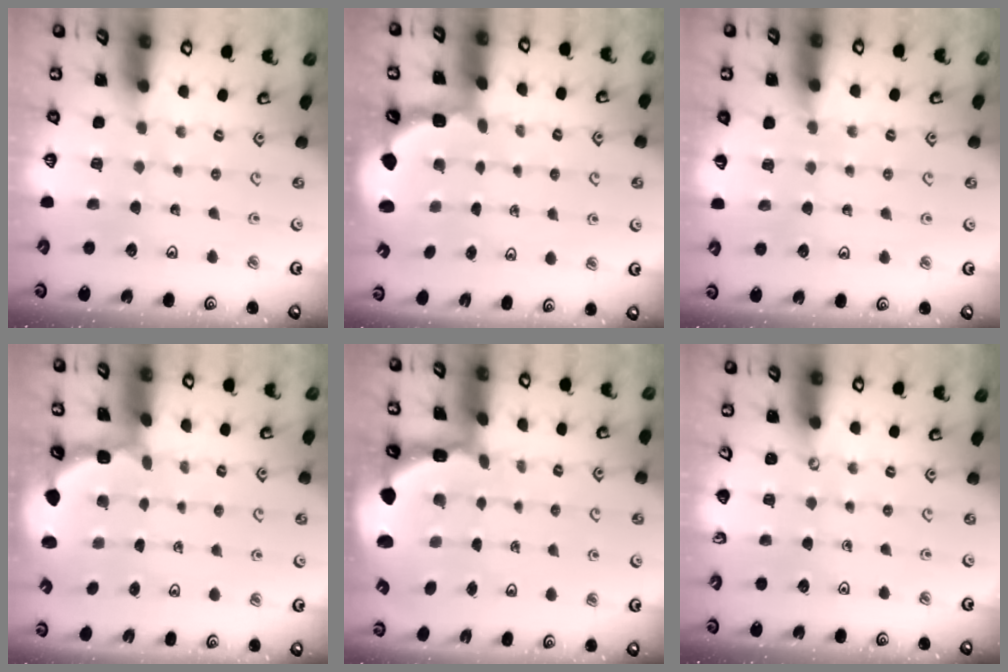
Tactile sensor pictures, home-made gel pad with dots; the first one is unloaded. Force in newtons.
{"total": 3.0, "press": 2.0, "slide": 2.2}
{"total": 3.8, "press": 3.7, "slide": 0.5}
{"total": 2.0, "press": 1.6, "slide": 1.1}
{"total": 2.5, "press": 2.4, "slide": 0.9}
{"total": 0.0}